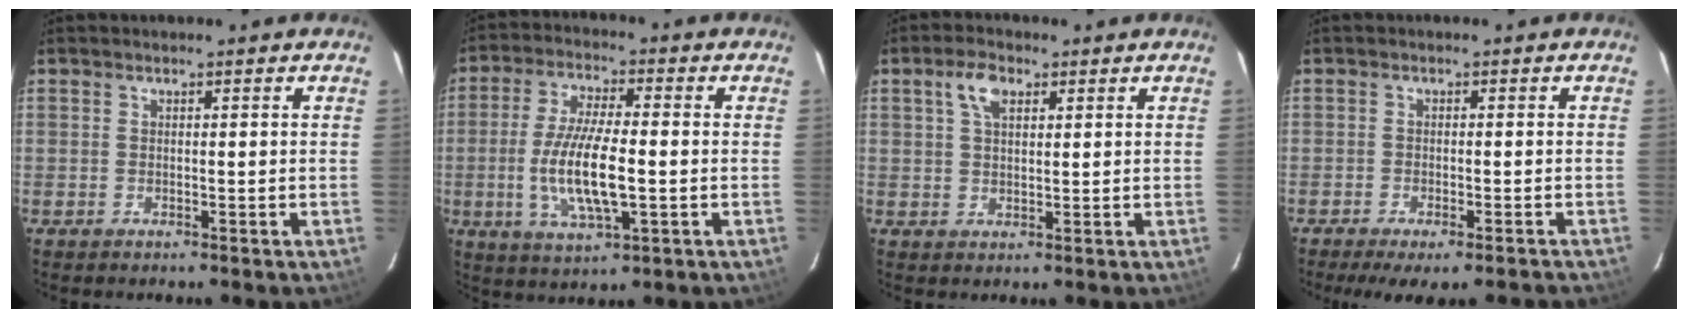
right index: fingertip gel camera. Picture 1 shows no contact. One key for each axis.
{"total": 11.9, "fx": -1.8, "fy": 3.1, "fz": 11.3, "tx": -0.228, "ty": -0.008, "tz": -0.035}
{"total": 4.5, "fx": 2.0, "fy": 2.4, "fz": 3.2, "tx": -0.060, "ty": 0.013, "tz": 0.037}
{"total": 10.1, "fx": -8.4, "fy": 1.9, "fz": 5.1, "tx": -0.103, "ty": -0.025, "tz": -0.118}